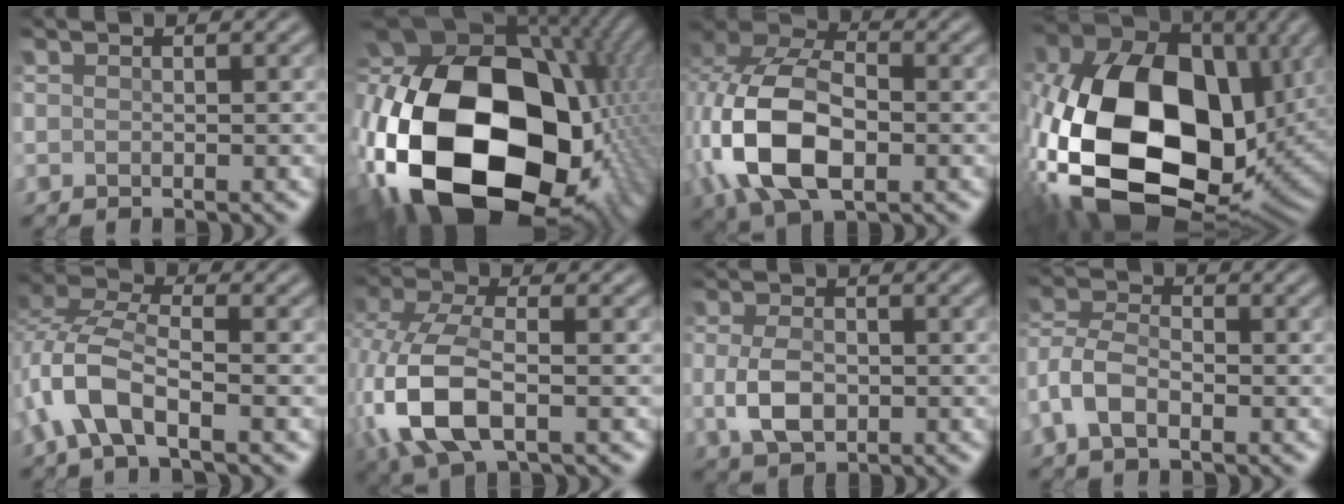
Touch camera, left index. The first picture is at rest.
{"total": 22.2, "force": [-3.6, 14.1, 16.8], "torque": [-0.373, -0.031, -0.031]}
{"total": 11.3, "force": [-2.1, 6.9, 8.7], "torque": [-0.215, -0.007, -0.048]}
{"total": 20.2, "force": [-1.8, 13.4, 15.0], "torque": [-0.343, -0.029, -0.023]}
{"total": 5.5, "force": [-2.5, 2.1, 4.5], "torque": [-0.103, 0.010, -0.058]}
{"total": 9.0, "force": [-2.3, 4.8, 7.3], "torque": [-0.191, -0.006, -0.049]}
{"total": 3.8, "force": [-0.6, 2.3, 3.0], "torque": [-0.075, -0.002, -0.011]}
{"total": 4.3, "force": [-2.0, 2.3, 3.1], "torque": [-0.076, 0.011, -0.045]}